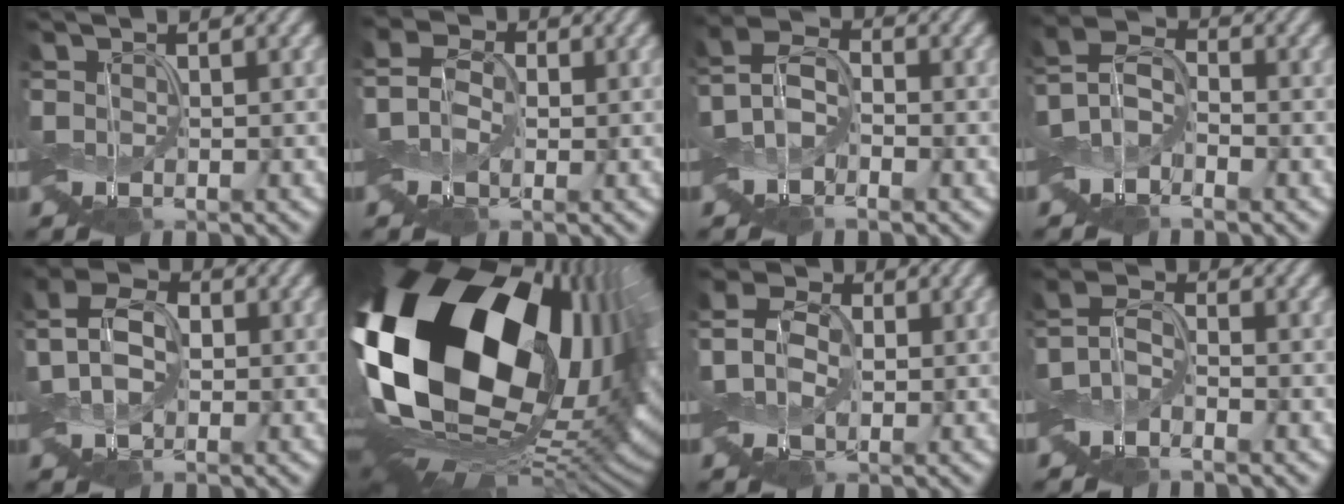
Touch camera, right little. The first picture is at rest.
{"total": 3.9, "force": [0.2, 3.1, 2.4], "torque": [-0.052, 0.012, -0.019]}
{"total": 3.6, "force": [-0.9, 2.3, 2.6], "torque": [-0.051, 0.011, -0.029]}
{"total": 2.8, "force": [-1.4, 1.7, 1.9], "torque": [-0.033, 0.009, -0.040]}
{"total": 4.9, "force": [-0.1, 3.3, 3.6], "torque": [-0.086, 0.012, -0.009]}
{"total": 20.8, "force": [3.9, 12.6, 16.1], "torque": [-0.290, -0.030, 0.071]}
{"total": 4.7, "force": [0.4, 3.7, 2.9], "torque": [-0.065, 0.016, -0.015]}
{"total": 1.9, "force": [-1.1, 0.9, 1.3], "torque": [-0.022, 0.007, -0.033]}